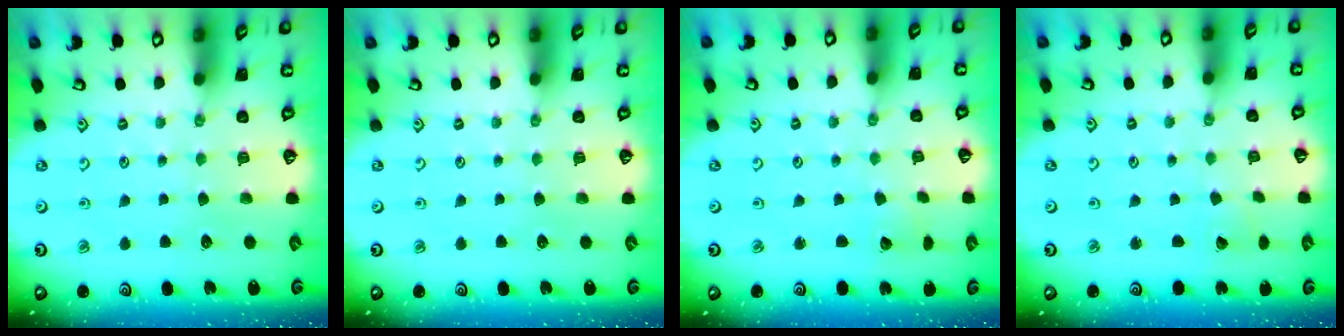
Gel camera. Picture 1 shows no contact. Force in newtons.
{"total": 0.0}
{"total": 2.6, "press": 2.6, "slide": 0.2}
{"total": 1.6, "press": 1.6, "slide": 0.1}